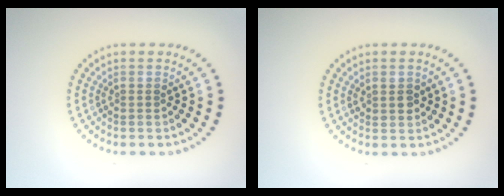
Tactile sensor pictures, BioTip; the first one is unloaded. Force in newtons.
{"total": 1.4, "press": 1.4, "slide": 0.4}